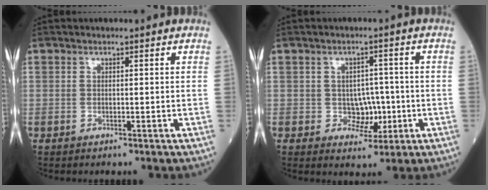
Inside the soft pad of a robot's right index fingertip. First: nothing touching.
{"total": 4.4, "force": [-0.7, 3.3, 2.8], "torque": [-0.032, 0.005, -0.004]}